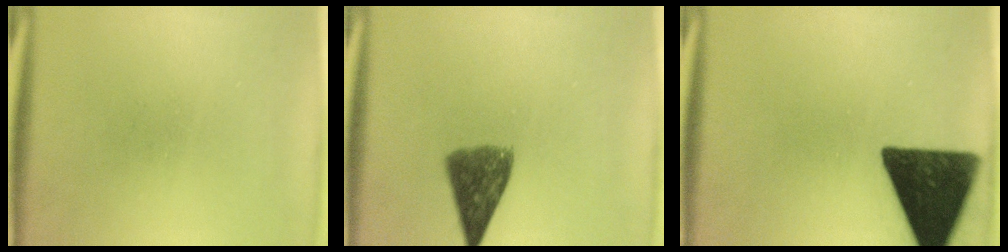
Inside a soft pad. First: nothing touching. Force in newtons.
{"total": 7.6}
{"total": 16.6}